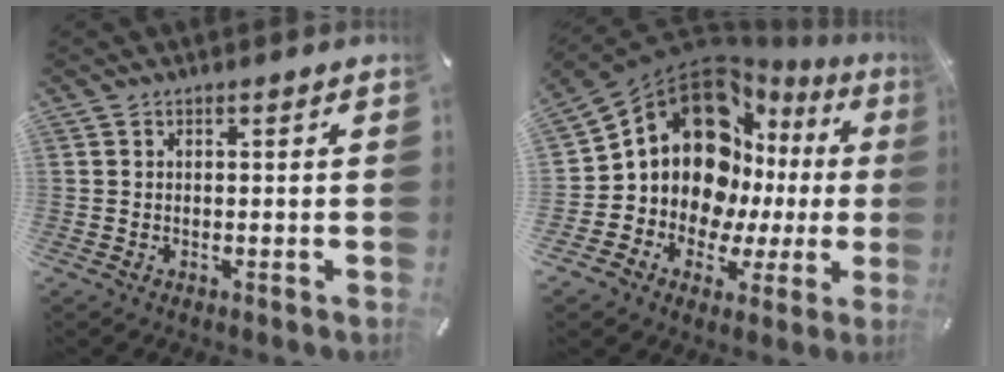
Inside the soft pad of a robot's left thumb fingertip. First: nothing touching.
{"total": 17.6, "force": [4.9, 14.0, 9.5], "torque": [-0.156, -0.058, 0.094]}